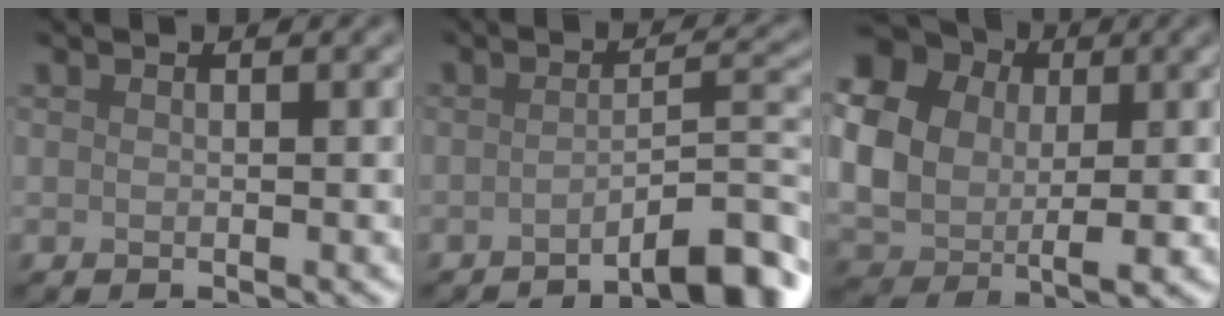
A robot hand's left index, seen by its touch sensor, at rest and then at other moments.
{"total": 5.4, "force": [-3.4, 0.9, 4.1], "torque": [-0.049, 0.015, -0.056]}
{"total": 13.0, "force": [2.9, 10.7, 6.8], "torque": [-0.147, 0.020, 0.044]}